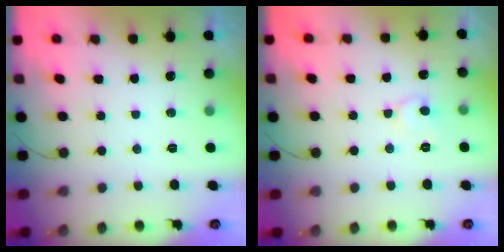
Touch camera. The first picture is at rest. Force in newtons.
{"total": 6.5, "press": 6.5, "slide": 0.5}